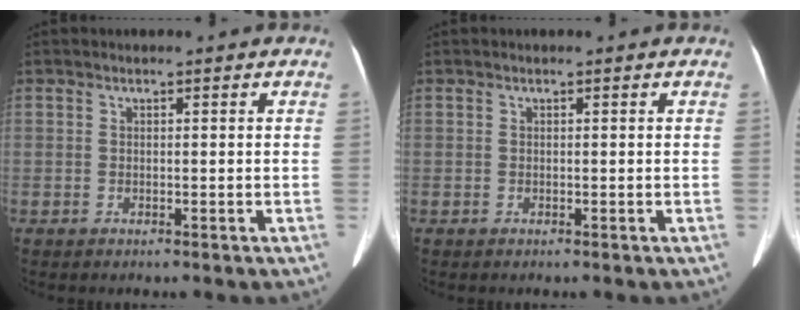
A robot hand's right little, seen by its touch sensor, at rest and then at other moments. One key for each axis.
{"total": 0.0}